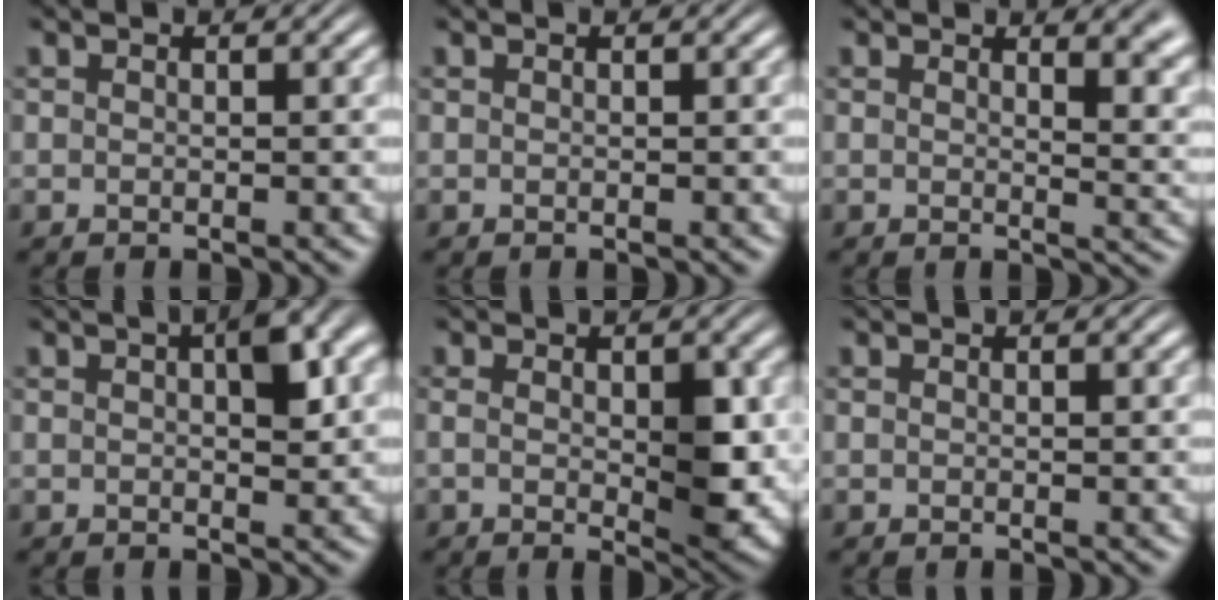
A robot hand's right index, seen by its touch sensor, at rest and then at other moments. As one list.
[{"total": 0.0}, {"total": 4.0, "force": [2.8, 0.7, 2.8], "torque": [-0.019, -0.005, 0.036]}, {"total": 3.6, "force": [1.0, 1.2, 3.3], "torque": [-0.034, 0.013, 0.006]}, {"total": 4.5, "force": [-0.3, 1.4, 4.3], "torque": [-0.064, -0.020, 0.001]}, {"total": 0.0}]